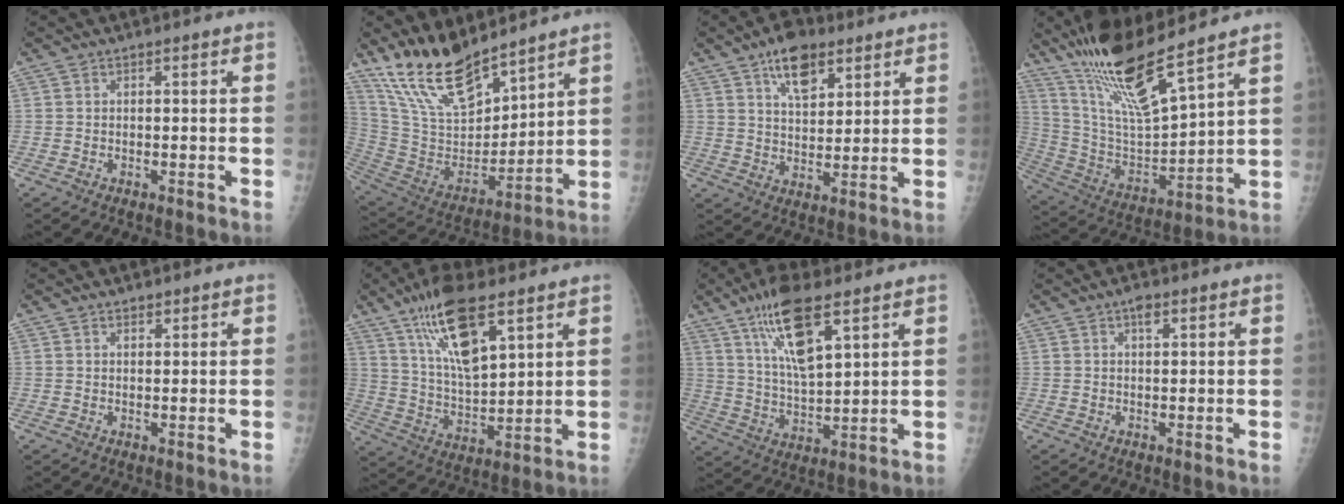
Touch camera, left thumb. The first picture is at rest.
{"total": 18.6, "force": [15.0, 6.5, 8.9], "torque": [-0.129, -0.080, 0.294]}
{"total": 9.8, "force": [5.7, 5.0, 6.2], "torque": [-0.081, -0.026, 0.096]}
{"total": 17.6, "force": [13.2, 2.5, 11.4], "torque": [-0.198, -0.070, 0.261]}
{"total": 1.4, "force": [1.1, 0.8, 0.5], "torque": [0.001, -0.006, 0.015]}
{"total": 15.4, "force": [9.0, 5.4, 11.3], "torque": [-0.184, -0.040, 0.172]}
{"total": 13.2, "force": [7.4, 4.2, 10.1], "torque": [-0.171, -0.032, 0.143]}
{"total": 2.2, "force": [1.2, 1.0, 1.5], "torque": [-0.018, -0.002, 0.017]}